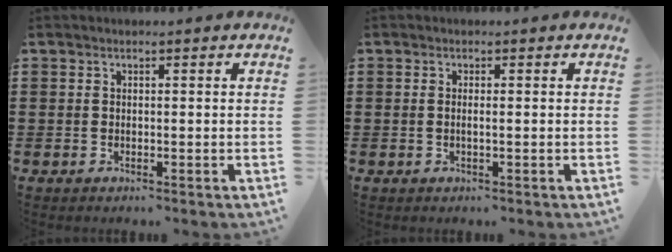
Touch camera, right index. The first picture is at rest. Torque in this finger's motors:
{"motor_torque": [-0.26, 0.28, -0.03, -0.01]}